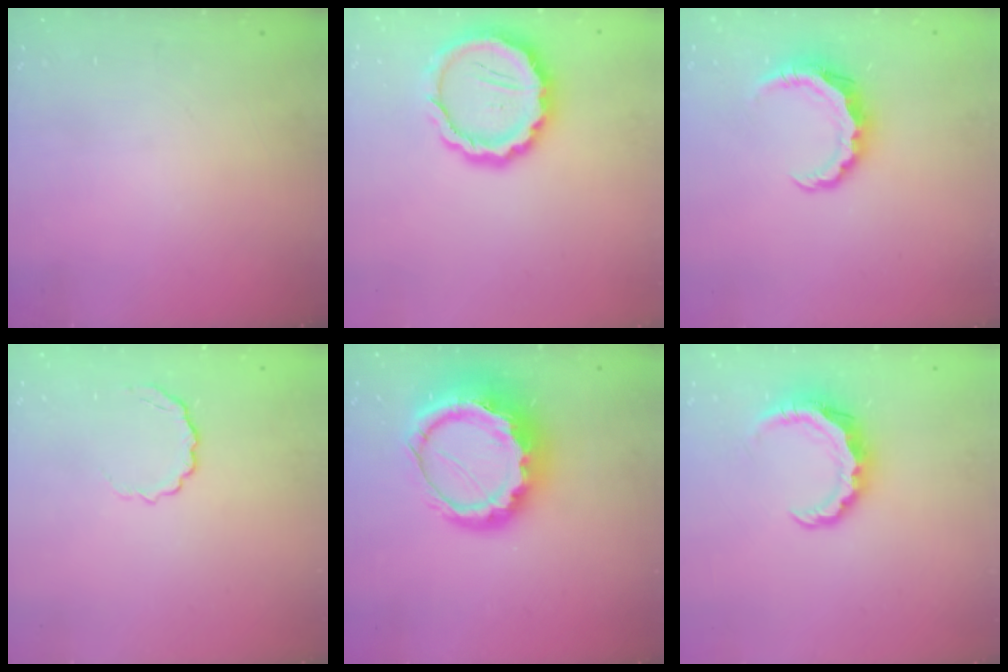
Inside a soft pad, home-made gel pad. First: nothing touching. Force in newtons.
{"total": 12.8, "press": 12.6, "slide": 2.1}
{"total": 8.6, "press": 8.5, "slide": 1.4}
{"total": 4.7, "press": 4.5, "slide": 1.3}
{"total": 15.7, "press": 15.4, "slide": 2.8}
{"total": 8.4, "press": 8.3, "slide": 1.2}